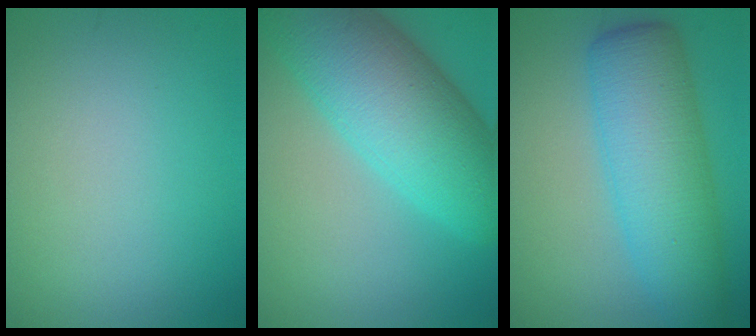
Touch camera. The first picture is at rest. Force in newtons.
{"total": 10.5, "press": 10.5, "slide": 0.3}
{"total": 8.2, "press": 8.2, "slide": 0.1}